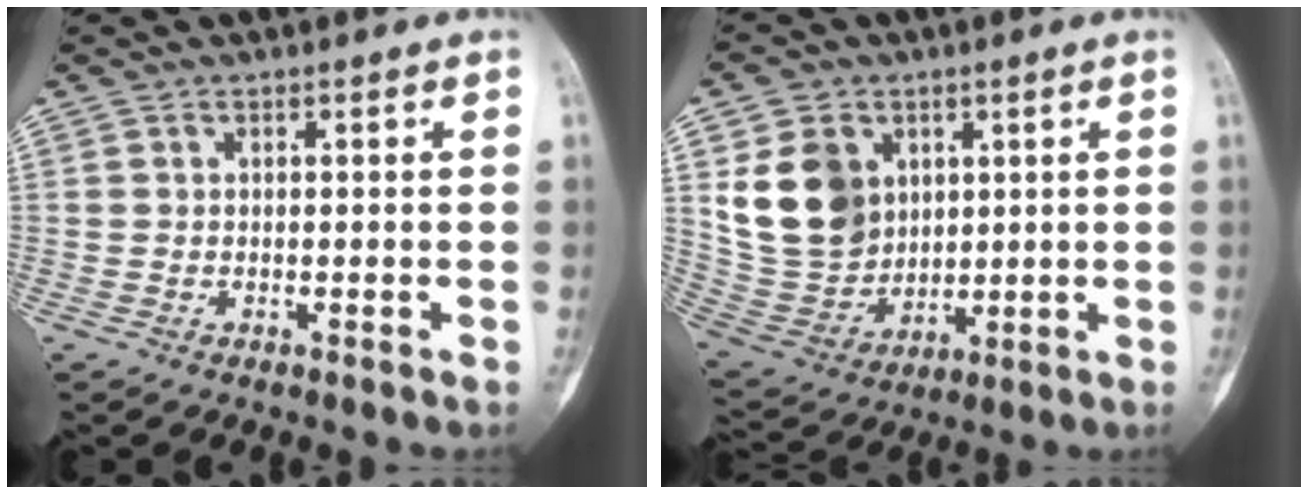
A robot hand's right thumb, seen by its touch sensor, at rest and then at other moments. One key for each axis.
{"total": 14.0, "fx": 4.2, "fy": 11.2, "fz": 7.2, "tx": -0.107, "ty": -0.017, "tz": 0.098}